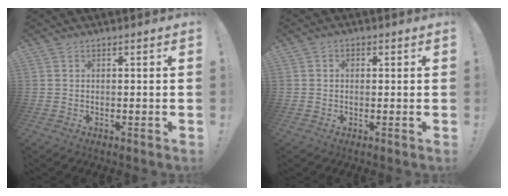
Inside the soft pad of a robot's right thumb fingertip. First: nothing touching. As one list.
[{"total": 1.4, "force": [-0.3, 1.2, 0.8], "torque": [-0.012, 0.006, -0.006]}]